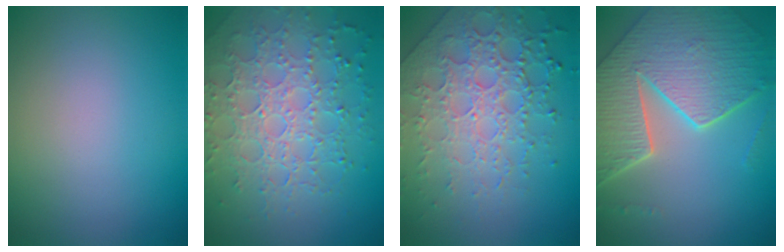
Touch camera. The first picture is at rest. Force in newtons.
{"total": 7.7, "press": 5.4, "slide": 5.4}
{"total": 7.6, "press": 5.5, "slide": 5.3}
{"total": 8.8, "press": 6.3, "slide": 6.2}